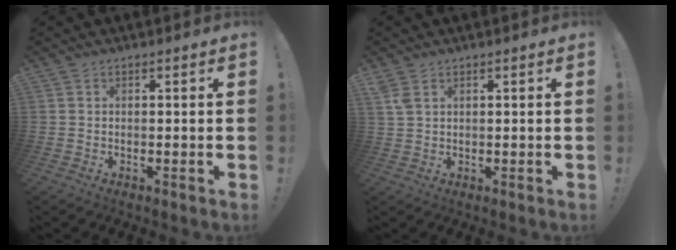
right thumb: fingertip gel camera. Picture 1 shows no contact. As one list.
[{"total": 2.8, "force": [1.5, 1.4, 1.9], "torque": [-0.036, -0.003, 0.029]}]